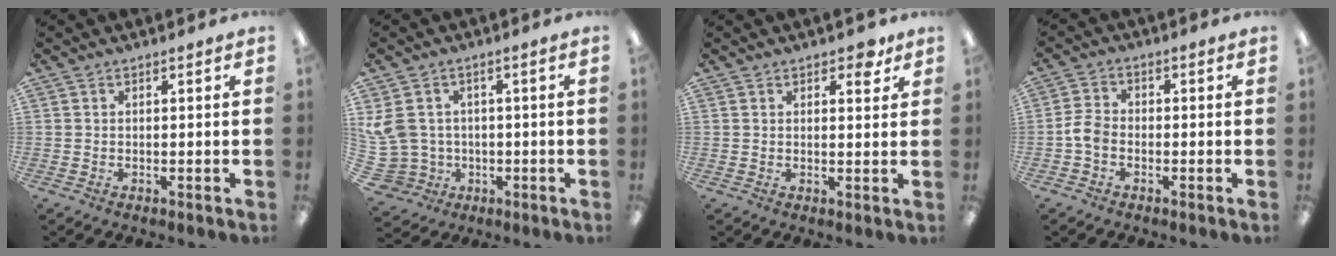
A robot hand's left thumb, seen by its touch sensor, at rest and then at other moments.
{"total": 8.3, "force": [1.0, 7.7, 2.8], "torque": [-0.095, -0.003, 0.026]}
{"total": 3.2, "force": [2.2, 1.6, 1.6], "torque": [-0.012, -0.006, 0.035]}
{"total": 4.3, "force": [-1.5, 2.8, 2.9], "torque": [-0.052, 0.010, -0.027]}